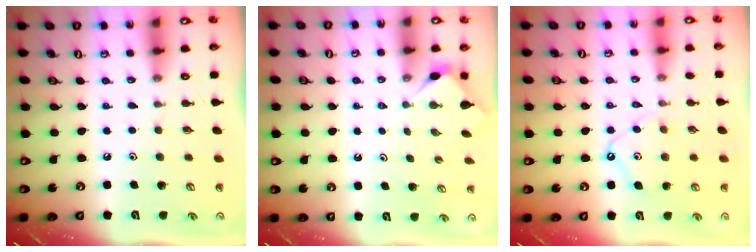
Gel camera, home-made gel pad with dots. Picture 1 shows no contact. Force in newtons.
{"total": 2.5, "press": 2.4, "slide": 0.5}
{"total": 9.3, "press": 9.2, "slide": 0.9}